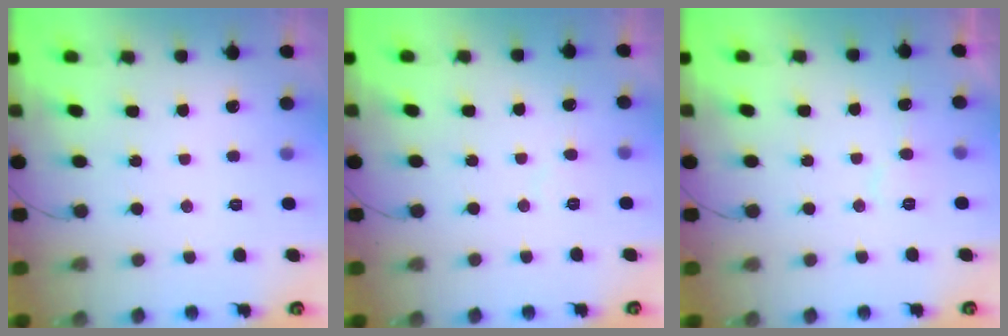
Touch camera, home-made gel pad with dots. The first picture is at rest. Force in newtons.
{"total": 2.9, "press": 2.9, "slide": 0.2}
{"total": 5.9, "press": 5.9, "slide": 0.4}